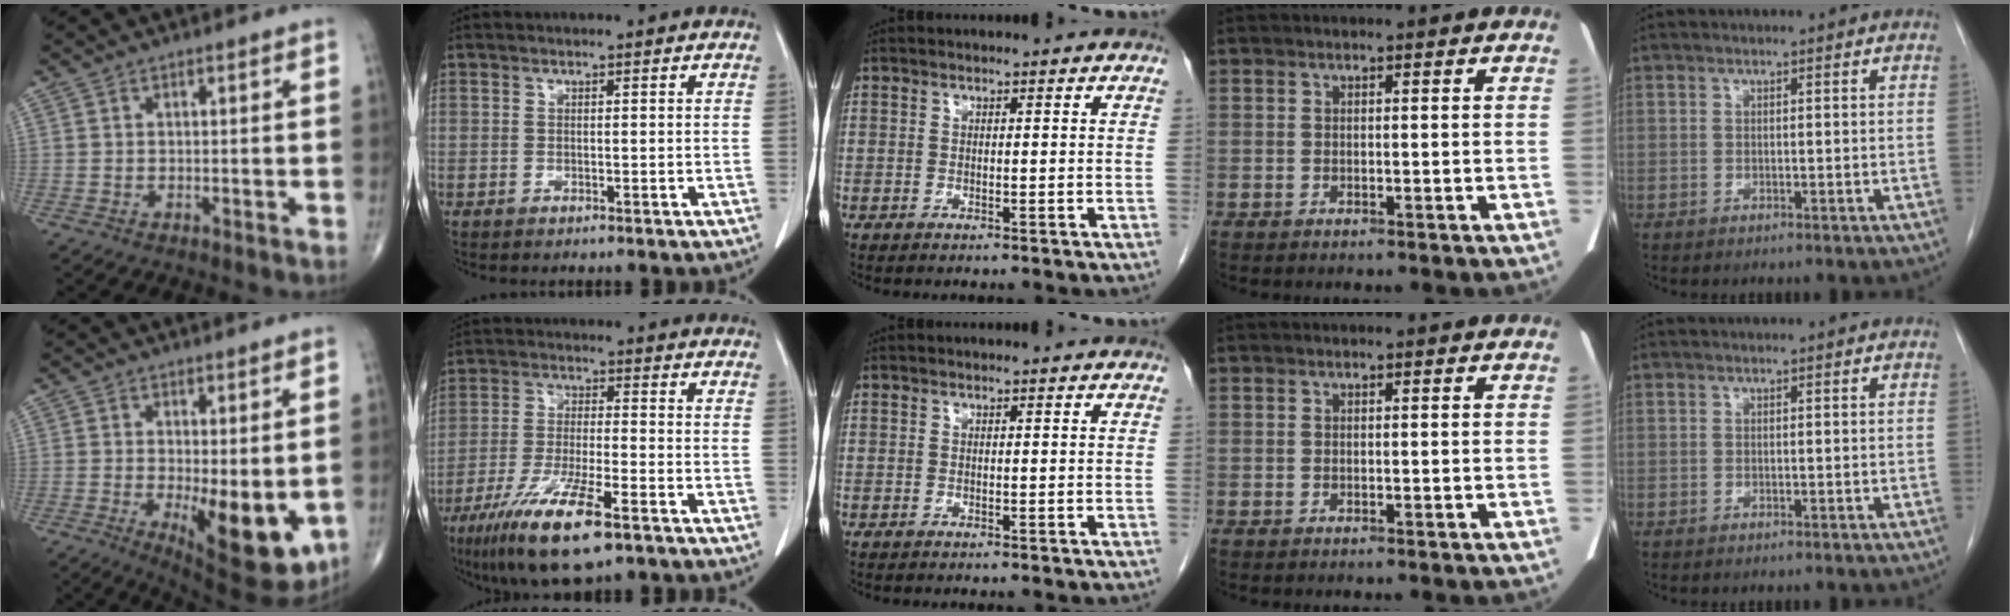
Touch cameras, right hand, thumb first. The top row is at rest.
{"thumb": {"total": 12.8, "force": [-2.3, 4.8, 11.7], "torque": [-0.149, -0.027, -0.016]}, "index": {"total": 12.9, "force": [-7.8, 2.0, 10.1], "torque": [-0.194, -0.029, -0.135]}}